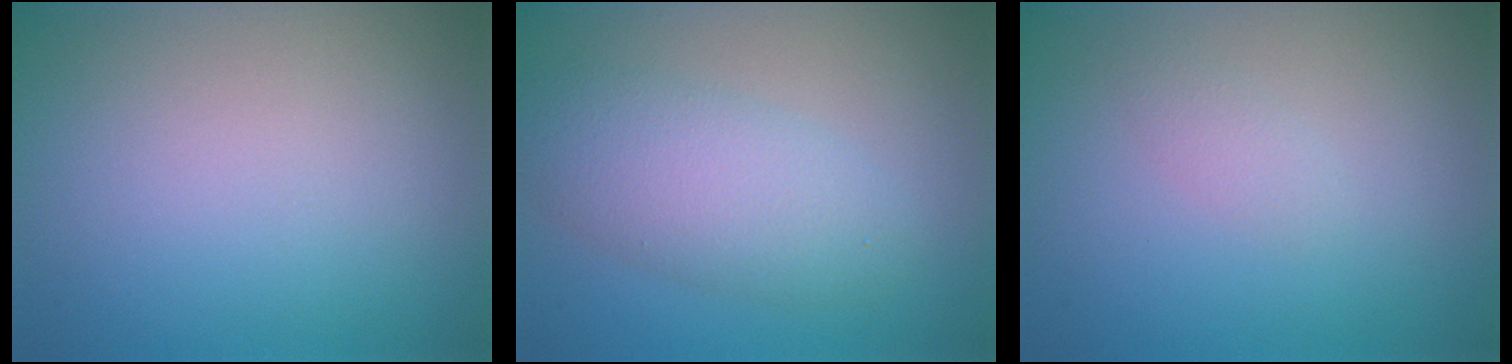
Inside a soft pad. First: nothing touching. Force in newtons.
{"total": 4.9, "press": 4.9, "slide": 0.2}
{"total": 1.0, "press": 1.0, "slide": 0.1}